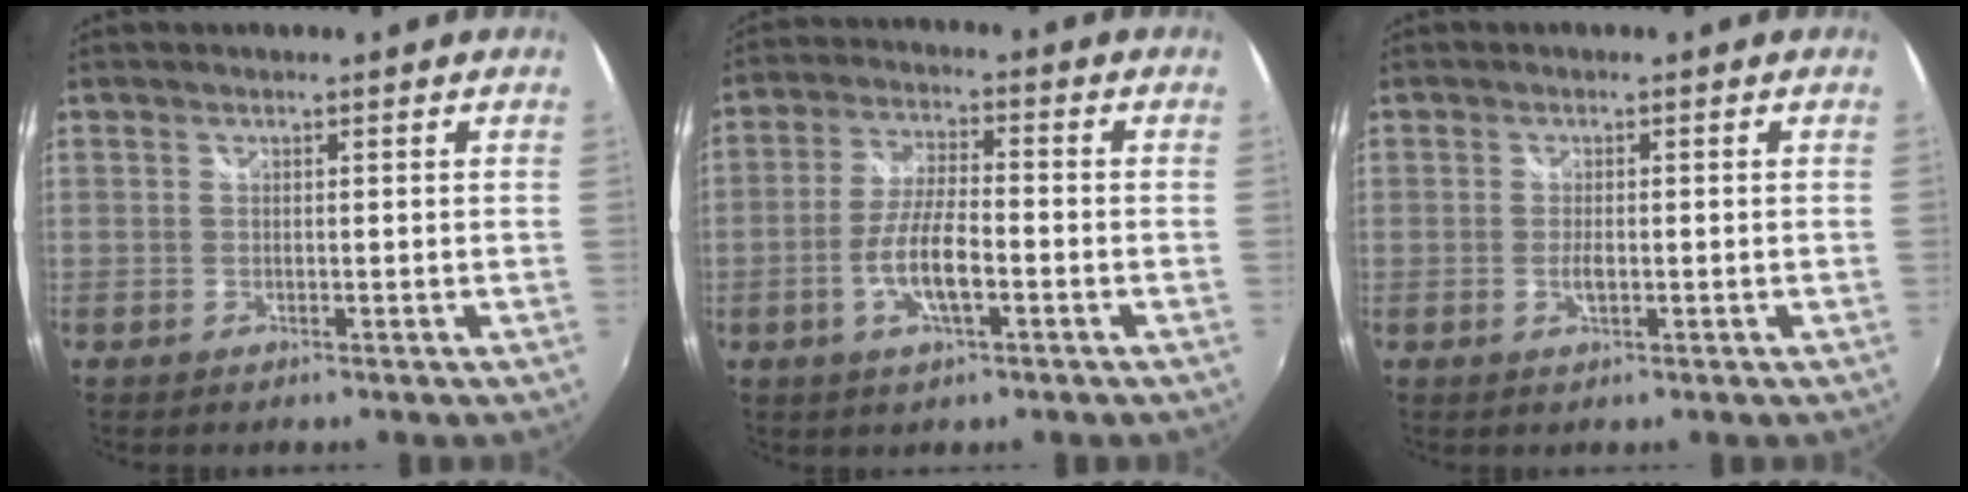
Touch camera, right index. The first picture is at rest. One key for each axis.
{"total": 8.3, "fx": -2.9, "fy": 2.1, "fz": 7.4, "tx": -0.152, "ty": 0.001, "tz": -0.054}
{"total": 1.9, "fx": -0.5, "fy": 0.7, "fz": 1.7, "tx": -0.032, "ty": -0.002, "tz": -0.008}